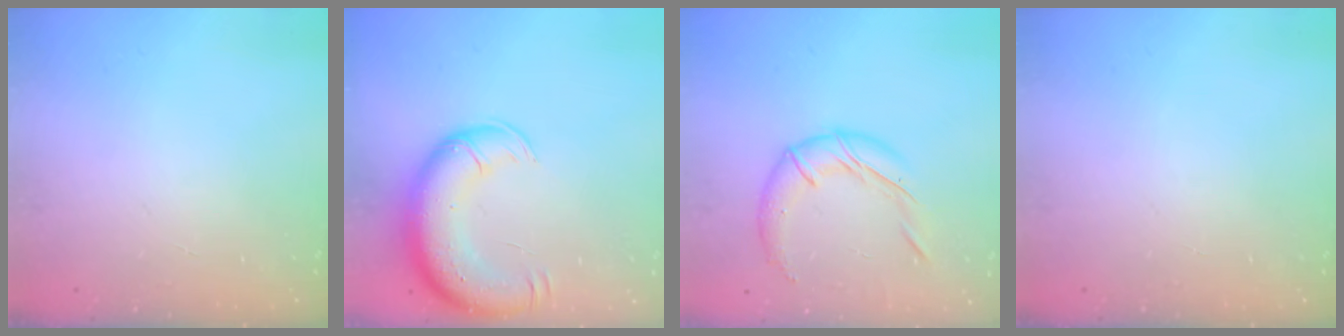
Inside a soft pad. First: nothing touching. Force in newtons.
{"total": 15.7, "press": 15.3, "slide": 3.9}
{"total": 13.2, "press": 13.2, "slide": 1.3}
{"total": 0.0}